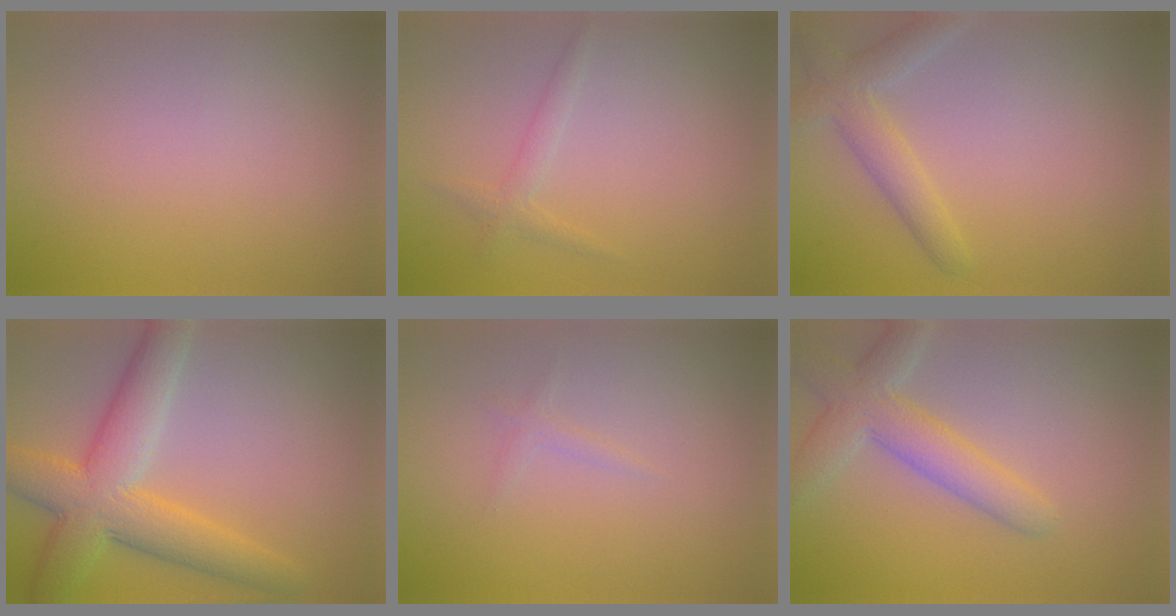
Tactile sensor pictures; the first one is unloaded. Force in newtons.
{"total": 1.3, "press": 1.3, "slide": 0.1}
{"total": 3.2, "press": 3.2, "slide": 0.2}
{"total": 7.9, "press": 7.9, "slide": 0.2}
{"total": 0.7, "press": 0.7, "slide": 0.0}
{"total": 4.7, "press": 4.7, "slide": 0.5}